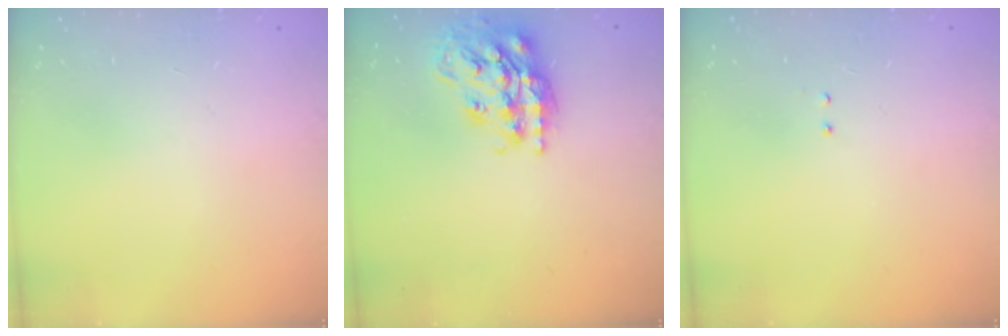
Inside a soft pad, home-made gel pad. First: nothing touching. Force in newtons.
{"total": 19.6, "press": 19.5, "slide": 1.7}
{"total": 2.1, "press": 2.0, "slide": 0.6}